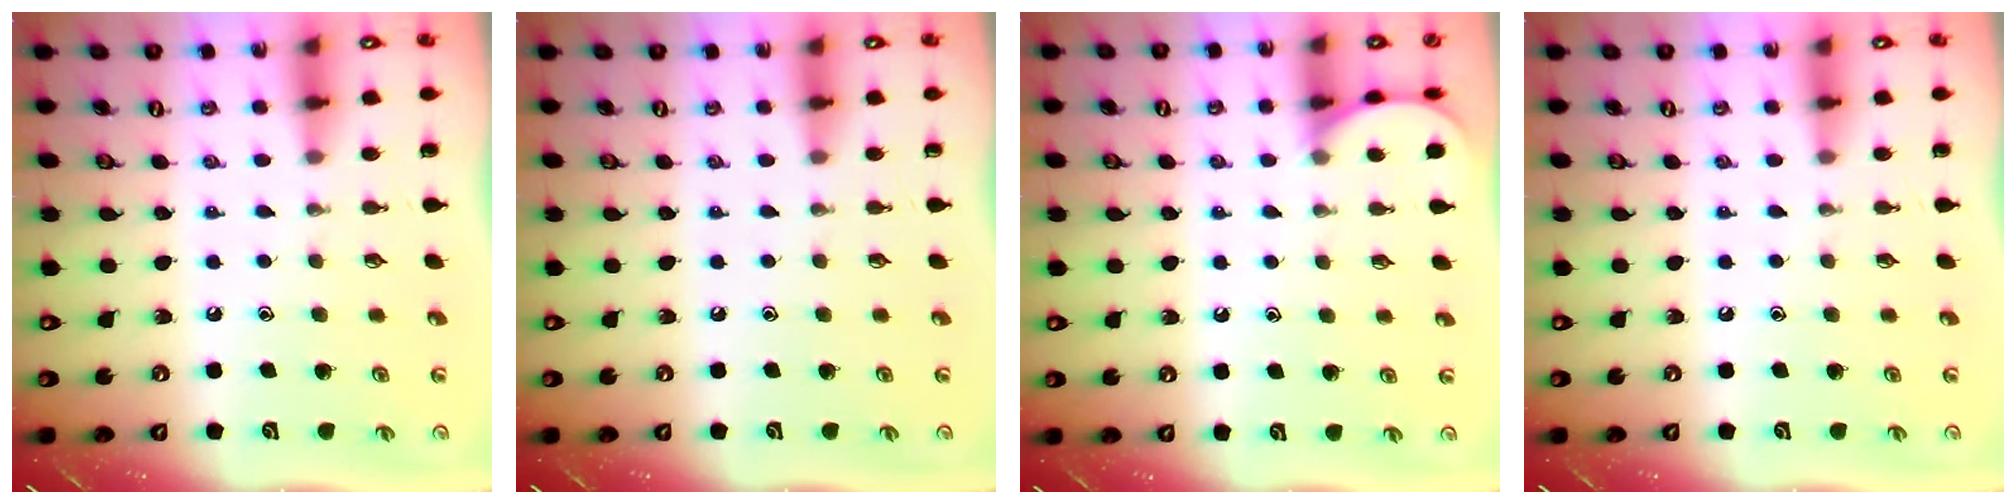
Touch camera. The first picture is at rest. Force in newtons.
{"total": 0.0}
{"total": 4.7, "press": 4.7, "slide": 0.5}
{"total": 0.0}